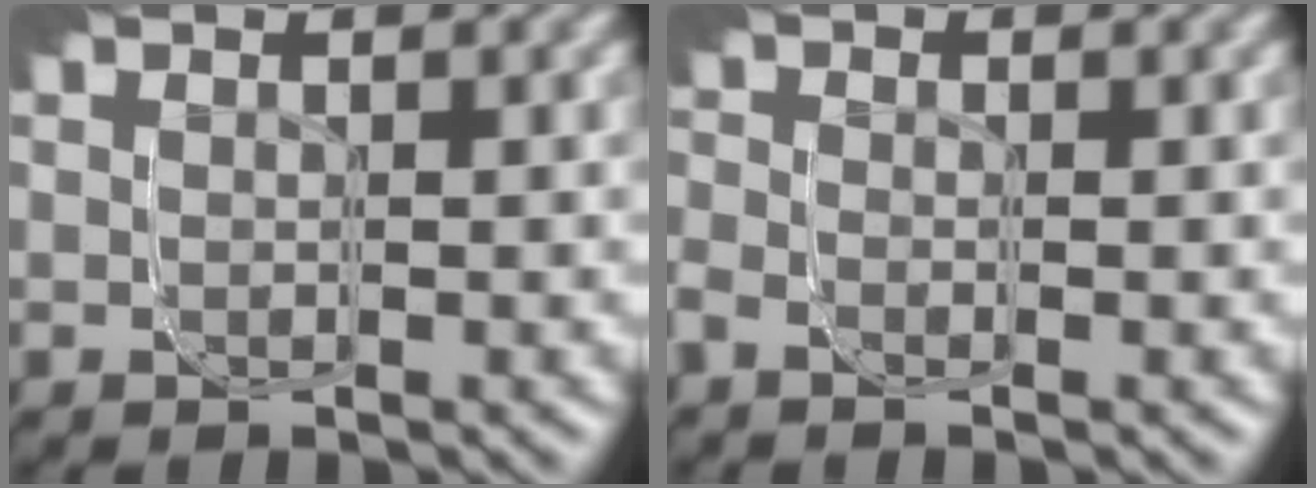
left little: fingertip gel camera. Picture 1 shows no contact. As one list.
[{"total": 1.7, "force": [-0.7, 1.3, 0.9], "torque": [-0.003, -0.004, -0.014]}]